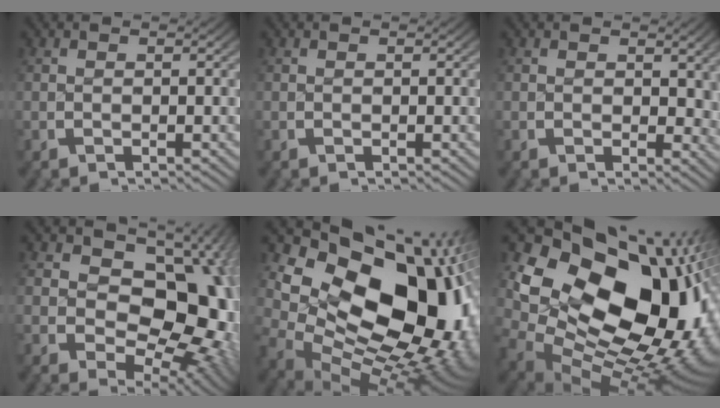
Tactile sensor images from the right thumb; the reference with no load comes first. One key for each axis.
{"total": 0.0}
{"total": 2.0, "fx": 1.1, "fy": 1.0, "fz": 1.3, "tx": -0.004, "ty": -0.008, "tz": 0.021}
{"total": 16.1, "fx": -0.2, "fy": 10.8, "fz": 12.0, "tx": -0.190, "ty": -0.056, "tz": 0.023}
{"total": 24.0, "fx": 0.4, "fy": 15.7, "fz": 18.0, "tx": -0.314, "ty": -0.050, "tz": 0.030}
{"total": 26.7, "fx": 0.3, "fy": 18.0, "fz": 19.7, "tx": -0.350, "ty": -0.058, "tz": 0.029}